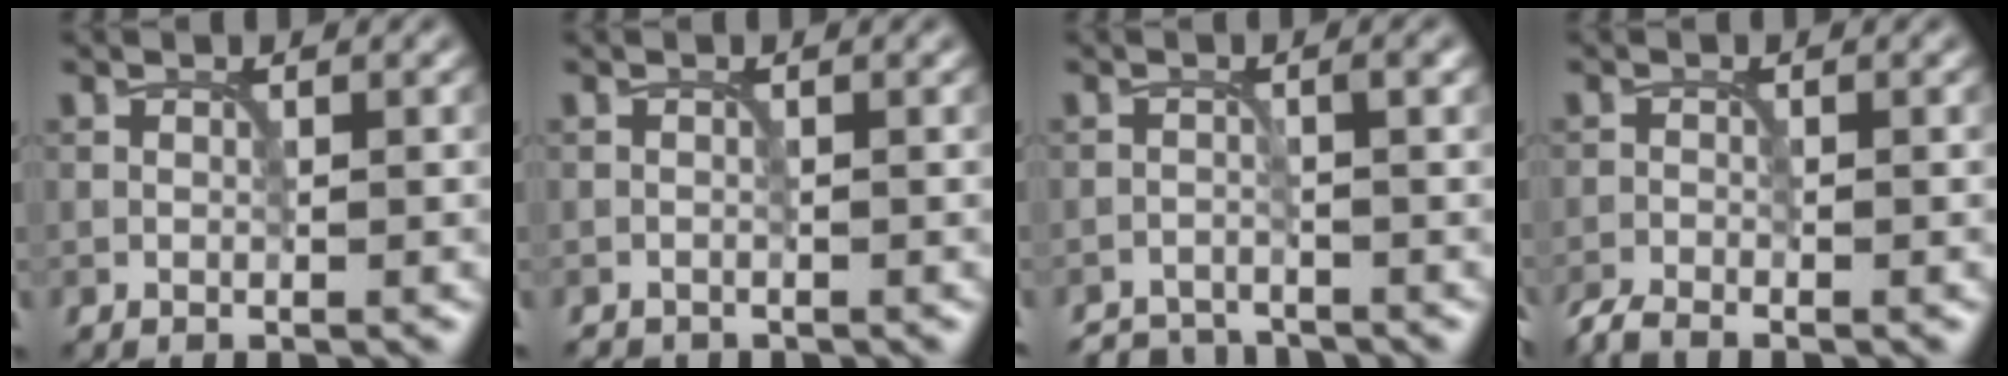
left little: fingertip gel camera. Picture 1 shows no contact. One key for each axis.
{"total": 0.8, "fx": -0.7, "fy": 0.1, "fz": -0.1, "tx": 0.004, "ty": -0.007, "tz": -0.012}
{"total": 3.2, "fx": -3.0, "fy": 0.6, "fz": 0.9, "tx": -0.010, "ty": -0.003, "tz": -0.059}
{"total": 2.1, "fx": -1.9, "fy": 0.2, "fz": 0.8, "tx": -0.017, "ty": -0.009, "tz": -0.045}